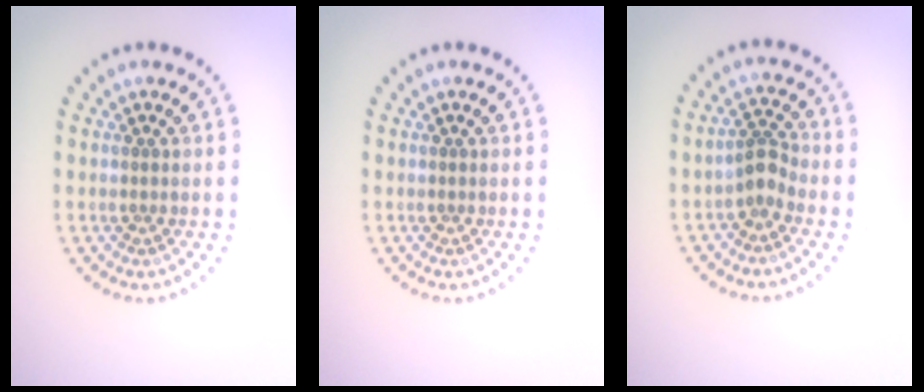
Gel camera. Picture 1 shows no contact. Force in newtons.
{"total": 0.0}
{"total": 2.1, "press": 1.6, "slide": 1.3}